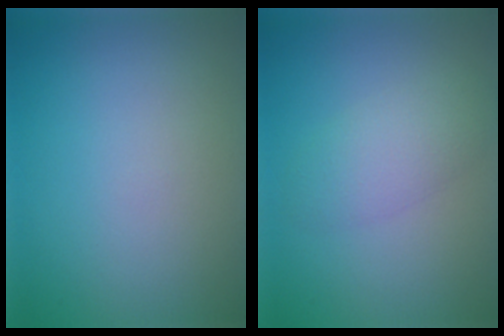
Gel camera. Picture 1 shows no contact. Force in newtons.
{"total": 3.1, "press": 3.1, "slide": 0.1}